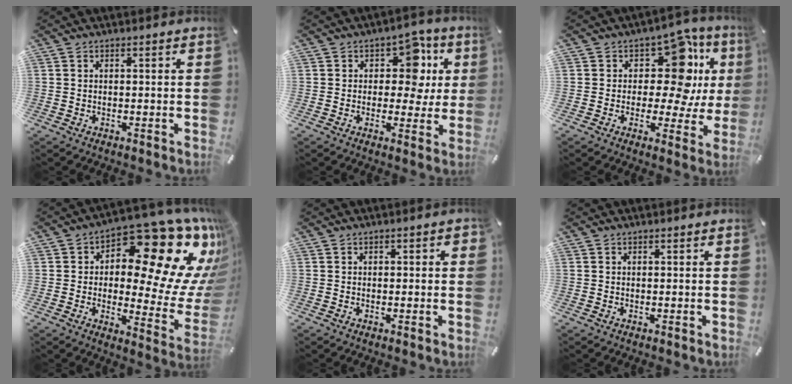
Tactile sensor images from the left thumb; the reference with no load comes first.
{"total": 11.2, "force": [3.6, 7.7, 7.3], "torque": [-0.092, -0.017, 0.060]}
{"total": 15.6, "force": [4.9, 8.8, 11.9], "torque": [-0.157, -0.034, 0.082]}
{"total": 21.6, "force": [10.3, 10.1, 16.0], "torque": [-0.197, -0.094, 0.163]}
{"total": 0.9, "force": [-0.2, 0.6, 0.6], "torque": [-0.009, 0.004, -0.005]}
{"total": 0.0}